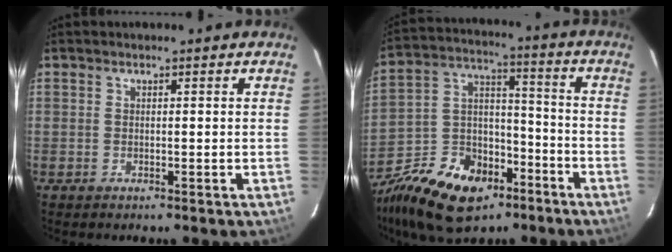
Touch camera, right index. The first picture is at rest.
{"total": 22.6, "force": [-13.8, 13.6, 11.7], "torque": [-0.270, 0.013, -0.216]}